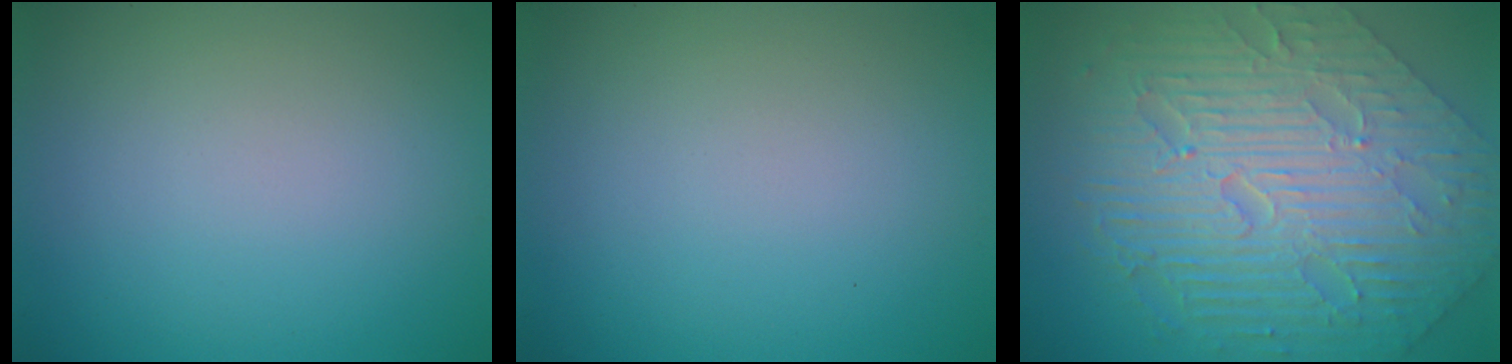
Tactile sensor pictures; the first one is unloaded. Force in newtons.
{"total": 0.0}
{"total": 10.8, "press": 7.2, "slide": 8.1}